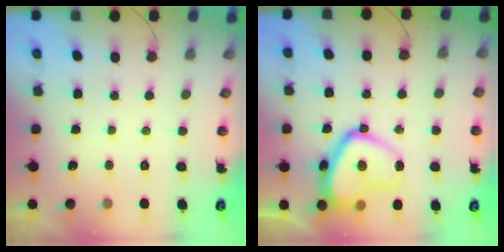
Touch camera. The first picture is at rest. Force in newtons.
{"total": 17.5, "press": 17.4, "slide": 1.6}